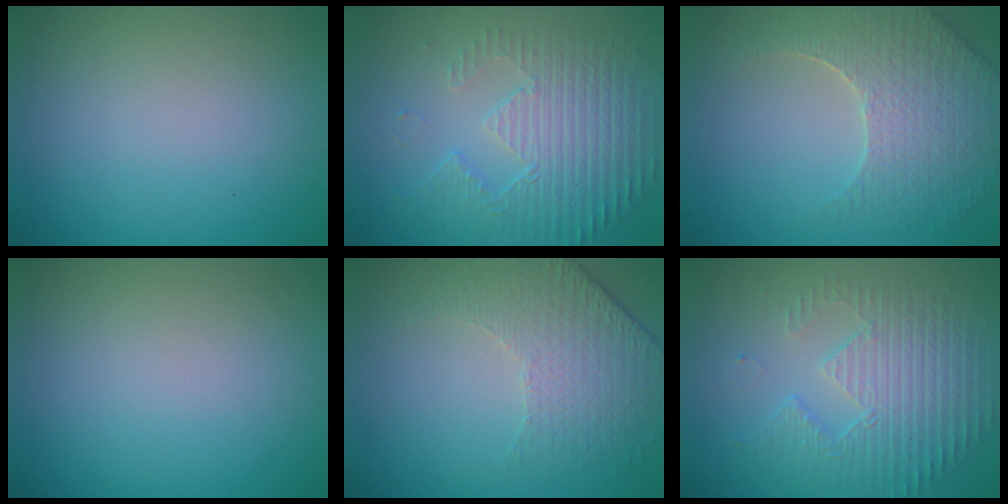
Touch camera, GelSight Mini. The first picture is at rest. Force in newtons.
{"total": 5.6, "press": 3.5, "slide": 4.3}
{"total": 5.0, "press": 4.6, "slide": 1.9}
{"total": 0.0}
{"total": 4.7, "press": 3.3, "slide": 3.3}
{"total": 4.3, "press": 3.4, "slide": 2.6}